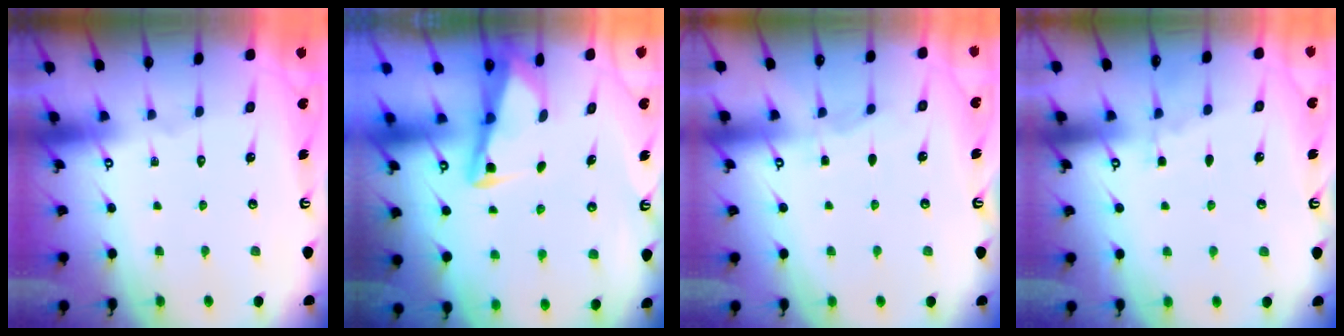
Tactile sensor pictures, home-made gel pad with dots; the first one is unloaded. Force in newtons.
{"total": 3.0, "press": 2.9, "slide": 0.4}
{"total": 3.4, "press": 3.4, "slide": 0.5}
{"total": 5.1, "press": 5.1, "slide": 0.6}